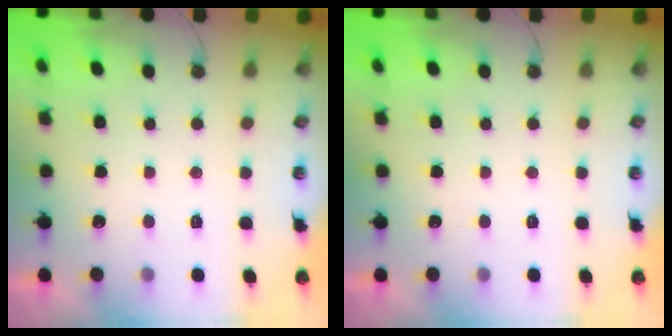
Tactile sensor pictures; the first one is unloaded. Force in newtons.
{"total": 0.0}